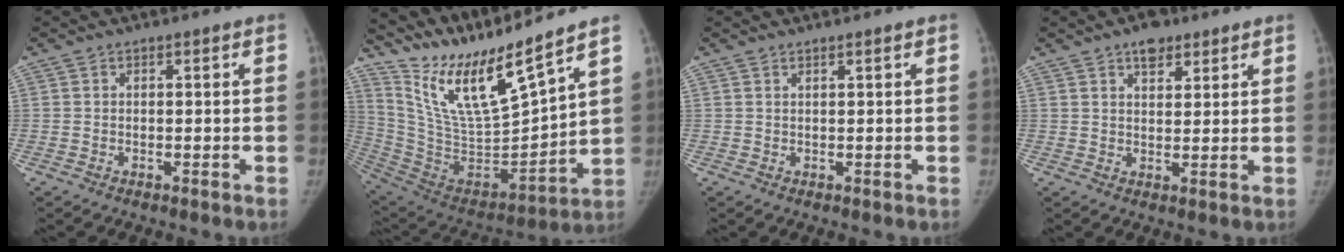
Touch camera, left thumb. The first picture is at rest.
{"total": 19.1, "force": [15.6, 1.7, 10.9], "torque": [-0.173, -0.092, 0.311]}
{"total": 0.5, "force": [0.5, -0.1, 0.2], "torque": [-0.008, -0.004, 0.011]}
{"total": 5.3, "force": [3.4, 2.9, 2.8], "torque": [-0.018, -0.016, 0.050]}